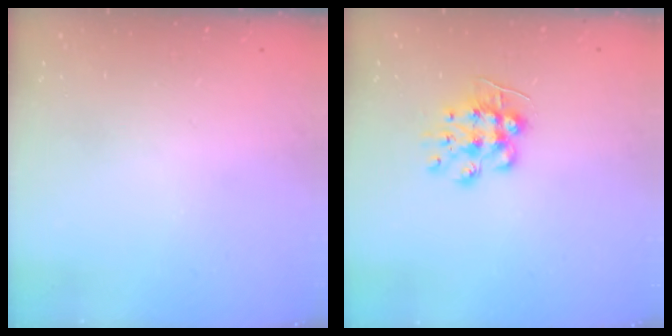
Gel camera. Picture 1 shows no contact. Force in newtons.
{"total": 9.4, "press": 9.4, "slide": 0.6}